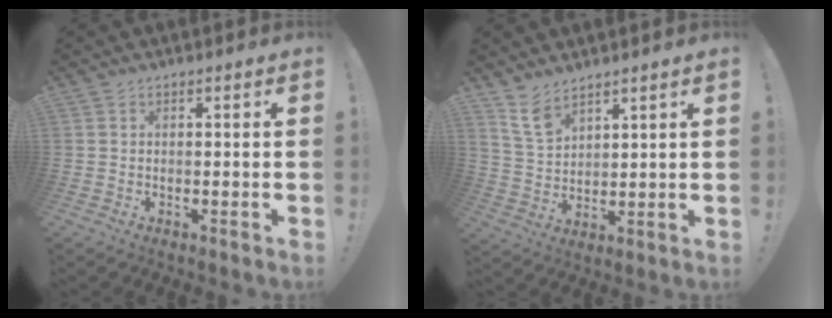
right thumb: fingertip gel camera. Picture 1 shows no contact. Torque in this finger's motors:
{"motor_torque": [-0.03, 0.17, 0.18, -0.01, 0.00]}